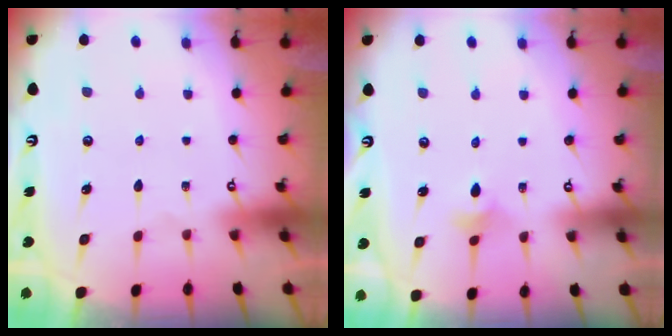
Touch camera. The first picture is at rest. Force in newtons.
{"total": 2.6, "press": 2.5, "slide": 0.5}